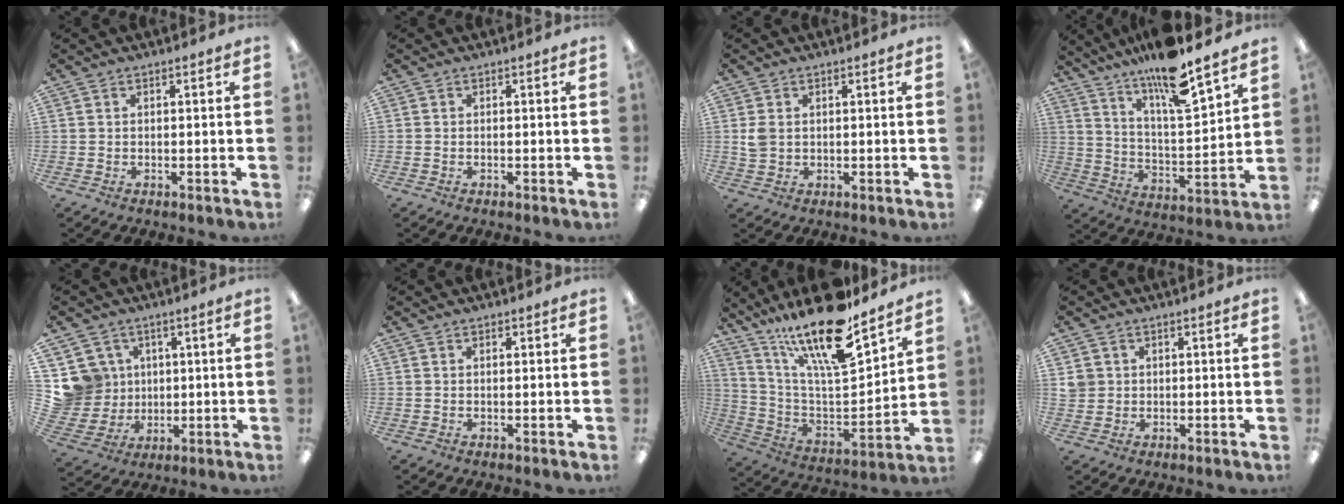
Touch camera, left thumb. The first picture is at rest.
{"total": 0.0}
{"total": 2.9, "force": [0.9, 2.0, 1.8], "torque": [-0.038, 0.003, 0.016]}
{"total": 14.3, "force": [12.1, 1.4, 7.5], "torque": [-0.134, -0.086, 0.201]}
{"total": 10.1, "force": [3.5, 9.4, 1.1], "torque": [-0.051, -0.021, 0.079]}
{"total": 0.7, "force": [0.5, 0.3, 0.3], "torque": [-0.006, 0.002, 0.009]}
{"total": 21.8, "force": [16.7, 5.5, 12.8], "torque": [-0.232, -0.113, 0.283]}
{"total": 2.8, "force": [1.0, 2.6, 0.3], "torque": [-0.006, 0.001, 0.017]}